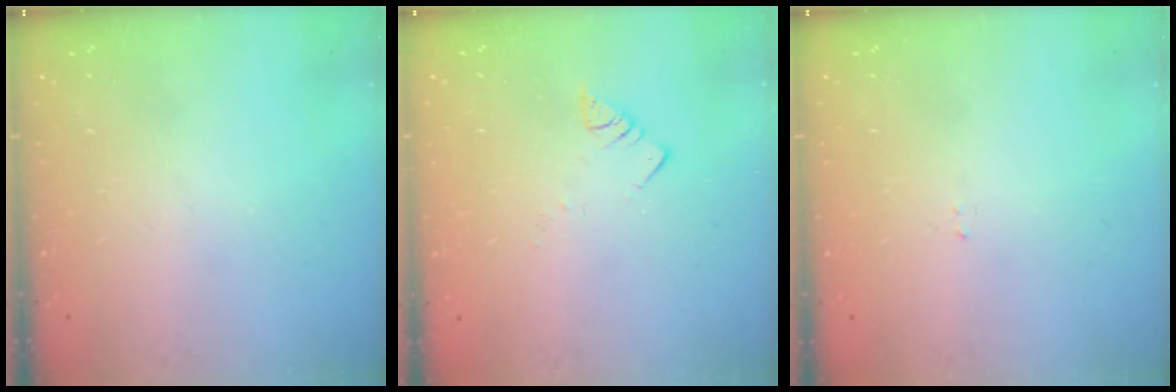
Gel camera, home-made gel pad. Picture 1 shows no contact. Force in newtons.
{"total": 3.3, "press": 3.3, "slide": 0.3}
{"total": 1.6, "press": 1.6, "slide": 0.1}